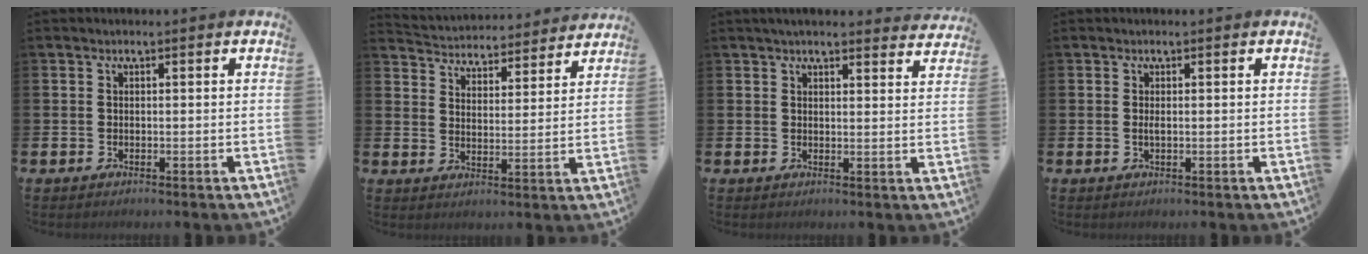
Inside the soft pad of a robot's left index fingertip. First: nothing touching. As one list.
[{"total": 4.5, "force": [4.4, 1.1, -0.2], "torque": [-0.013, -0.041, 0.072]}, {"total": 3.6, "force": [3.4, 0.5, 0.8], "torque": [-0.016, -0.015, 0.061]}, {"total": 0.6, "force": [0.0, 0.1, 0.6], "torque": [-0.006, -0.003, -0.001]}]